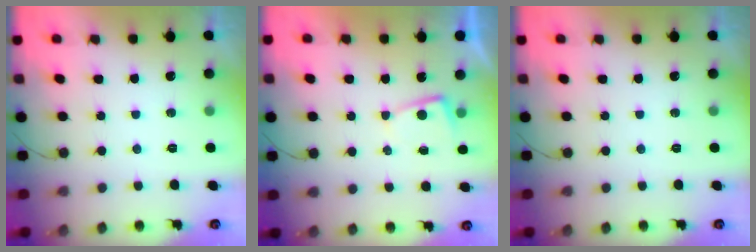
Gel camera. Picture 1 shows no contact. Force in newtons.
{"total": 2.7, "press": 2.7, "slide": 0.3}
{"total": 0.0}